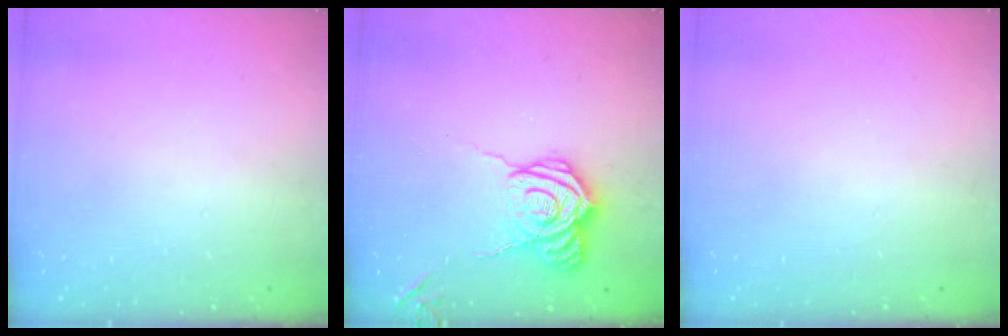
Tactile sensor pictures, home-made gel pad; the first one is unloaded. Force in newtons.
{"total": 13.6, "press": 13.6, "slide": 1.1}
{"total": 0.0}